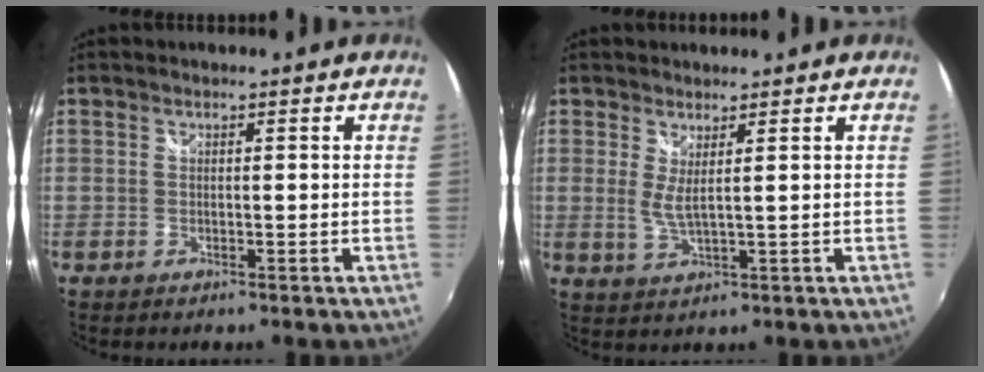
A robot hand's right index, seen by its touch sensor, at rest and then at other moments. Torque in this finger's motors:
{"motor_torque": [0.40, 0.00, 0.21, 0.04]}